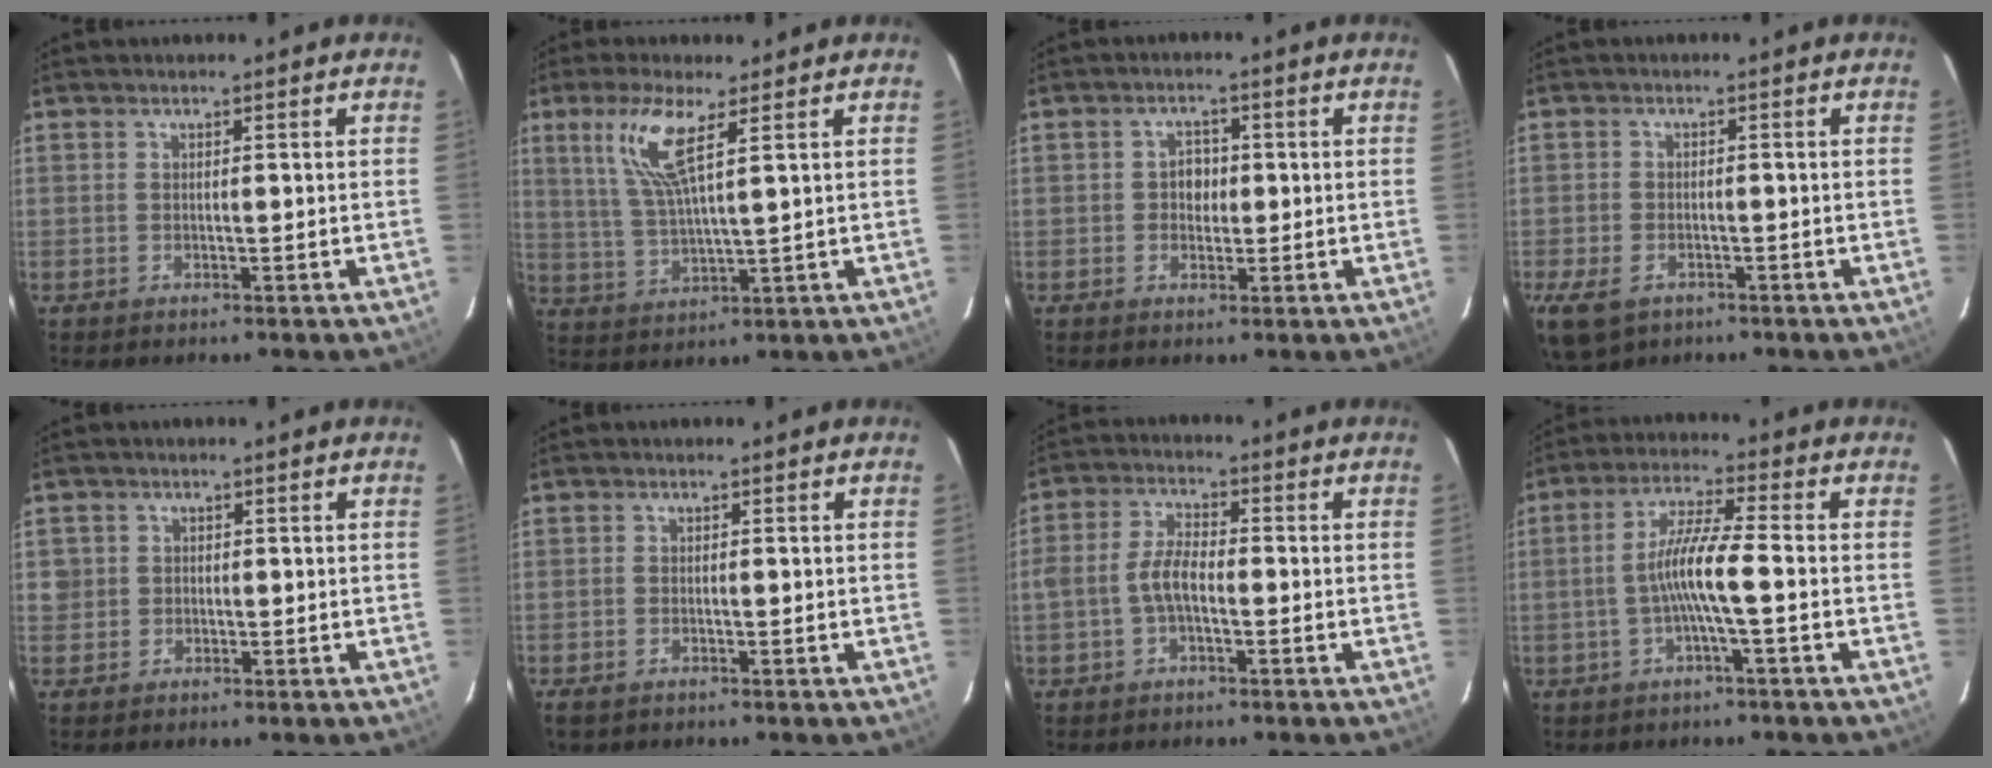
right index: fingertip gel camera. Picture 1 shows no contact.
{"total": 9.1, "force": [4.5, 1.4, 7.8], "torque": [-0.167, 0.000, 0.097]}
{"total": 3.0, "force": [-0.2, 2.7, 1.3], "torque": [-0.020, 0.010, -0.003]}
{"total": 8.4, "force": [-4.7, 5.1, 4.7], "torque": [-0.118, -0.026, -0.082]}
{"total": 2.3, "force": [-0.4, 2.3, 0.2], "torque": [0.000, 0.009, -0.004]}
{"total": 1.9, "force": [-1.3, 1.0, 0.9], "torque": [-0.023, -0.004, -0.027]}
{"total": 5.1, "force": [-1.7, 2.4, 4.2], "torque": [-0.089, 0.014, -0.032]}
{"total": 7.3, "force": [-1.8, -0.2, 7.0], "torque": [-0.149, 0.008, -0.033]}